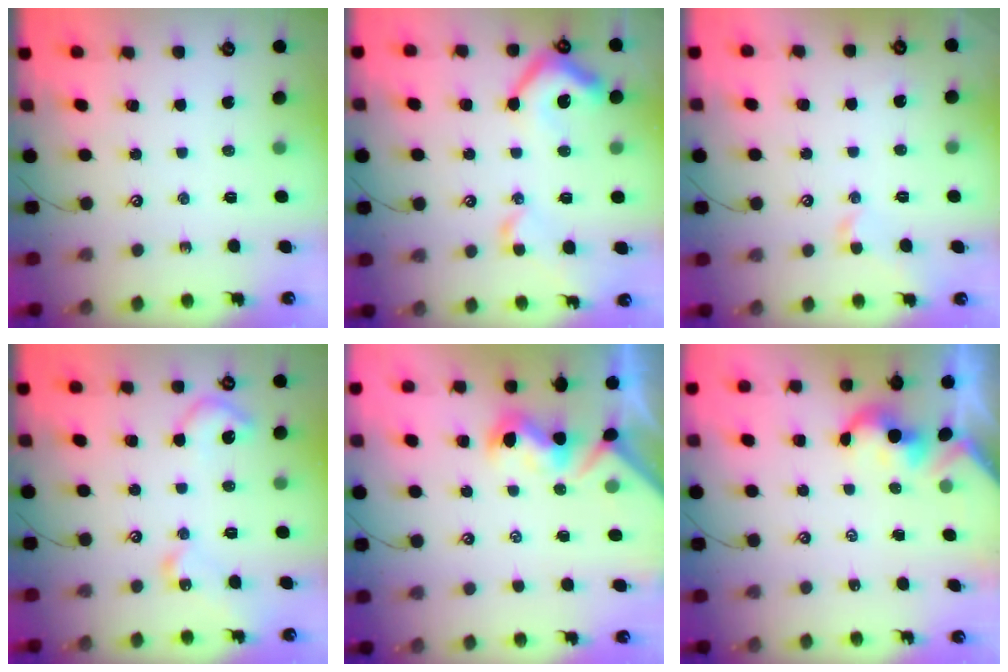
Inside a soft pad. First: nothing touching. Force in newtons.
{"total": 11.4, "press": 11.3, "slide": 1.7}
{"total": 1.4, "press": 1.3, "slide": 0.6}
{"total": 9.9, "press": 9.9, "slide": 0.9}
{"total": 2.1, "press": 1.9, "slide": 0.9}
{"total": 1.3, "press": 1.3, "slide": 0.2}